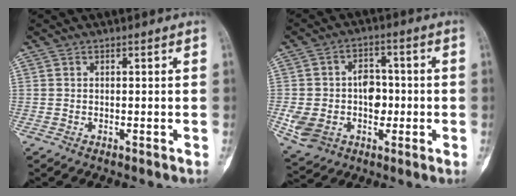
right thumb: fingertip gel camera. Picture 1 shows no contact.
{"total": 14.3, "force": [-1.7, 10.4, 9.7], "torque": [-0.143, 0.022, -0.018]}